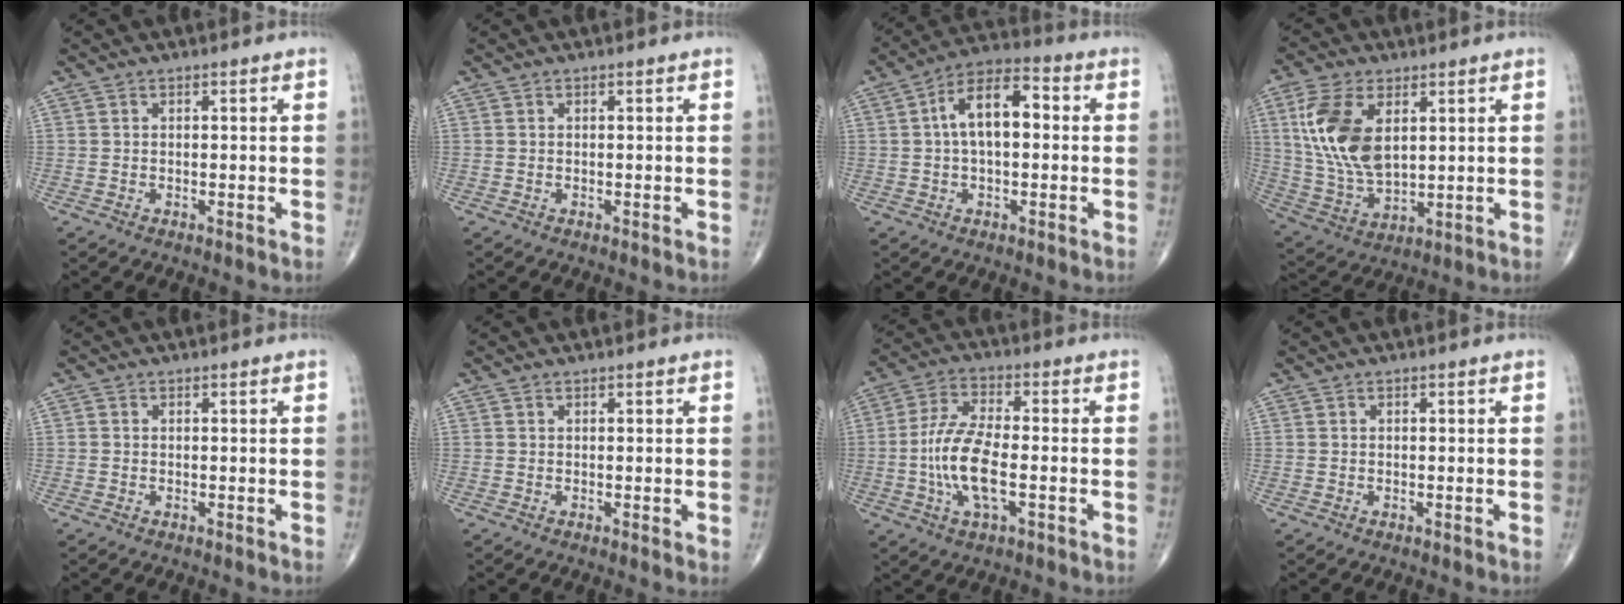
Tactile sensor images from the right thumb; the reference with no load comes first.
{"total": 0.0}
{"total": 11.2, "force": [1.2, 5.9, 9.5], "torque": [-0.158, 0.033, 0.010]}
{"total": 15.2, "force": [4.3, 8.4, 11.9], "torque": [-0.241, -0.014, 0.093]}
{"total": 0.0}
{"total": 0.8, "force": [0.3, 0.2, 0.7], "torque": [-0.013, -0.002, 0.004]}
{"total": 11.7, "force": [-2.3, 4.5, 10.5], "torque": [-0.221, 0.014, -0.047]}
{"total": 0.0}